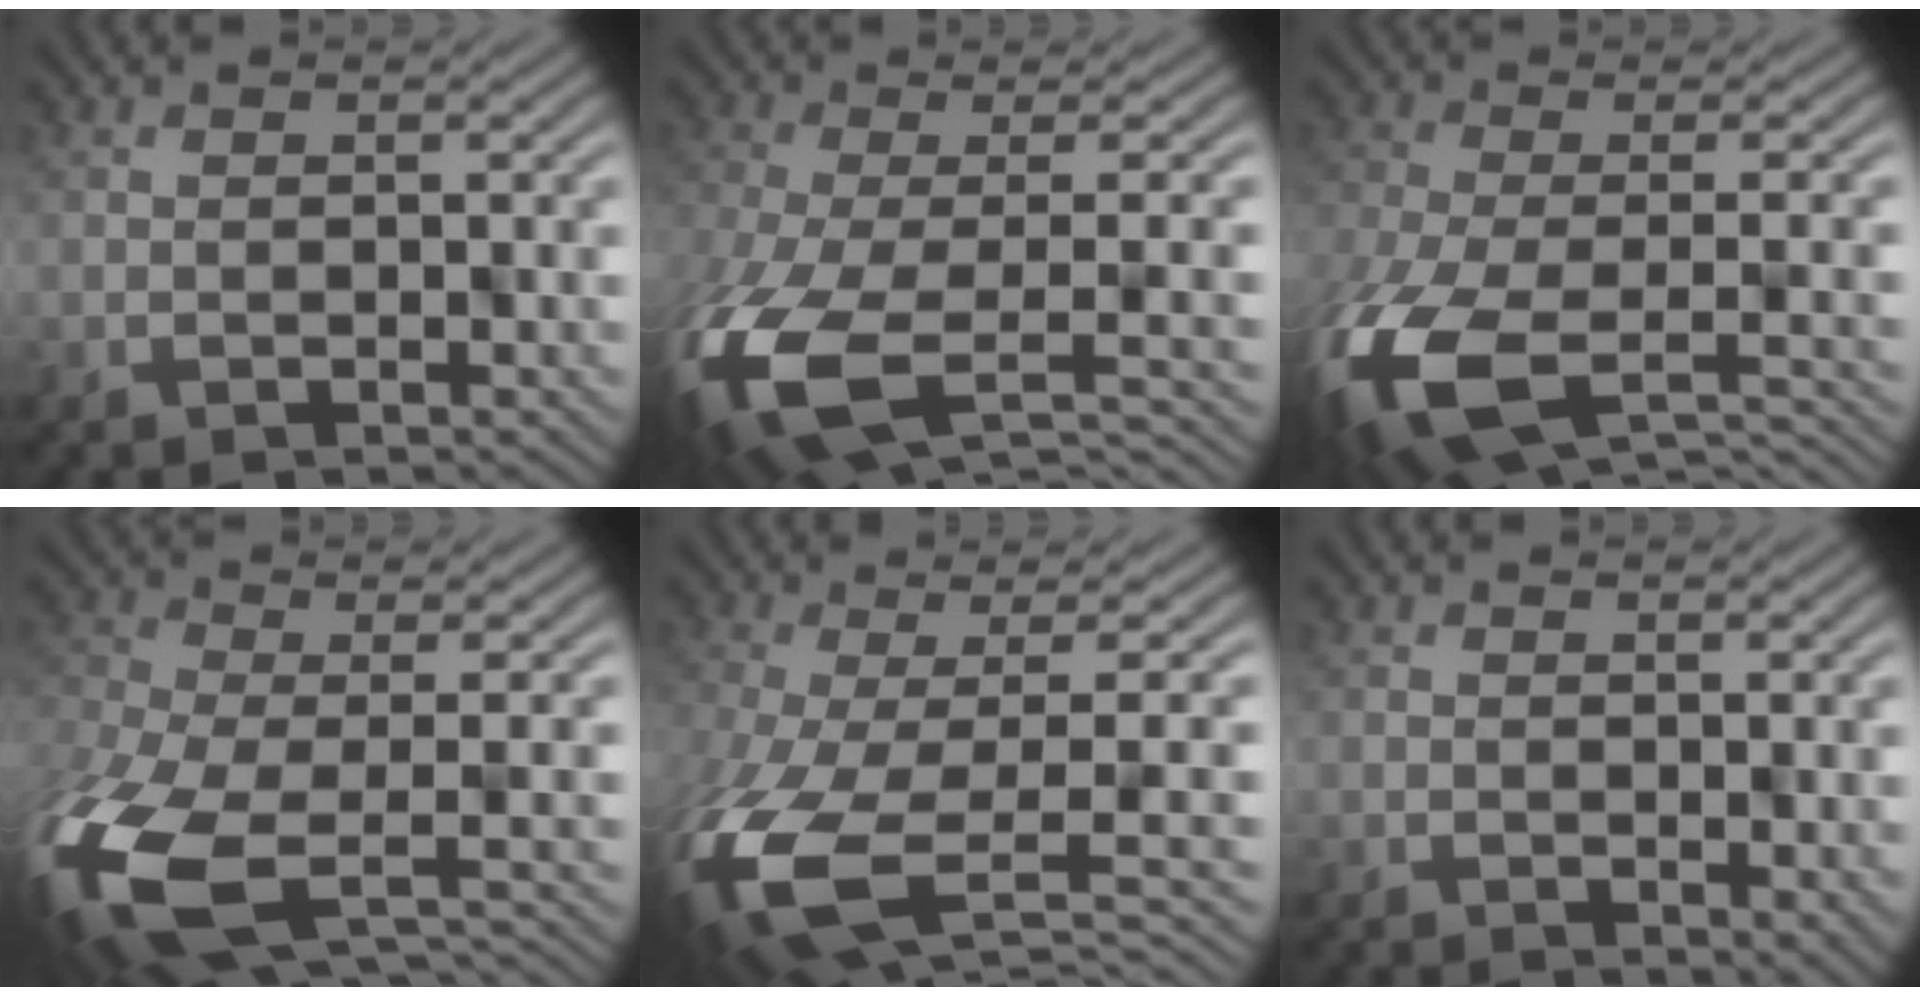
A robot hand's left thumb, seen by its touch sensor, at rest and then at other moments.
{"total": 14.0, "force": [-4.0, 7.0, 11.4], "torque": [-0.300, -0.057, -0.036]}
{"total": 14.3, "force": [-5.8, 7.0, 11.0], "torque": [-0.281, -0.059, -0.077]}
{"total": 14.7, "force": [-7.1, 6.9, 10.8], "torque": [-0.293, -0.064, -0.085]}
{"total": 13.7, "force": [-2.3, 6.1, 12.0], "torque": [-0.300, -0.050, -0.006]}
{"total": 1.1, "force": [0.1, 0.5, 1.0], "torque": [-0.016, -0.002, 0.009]}